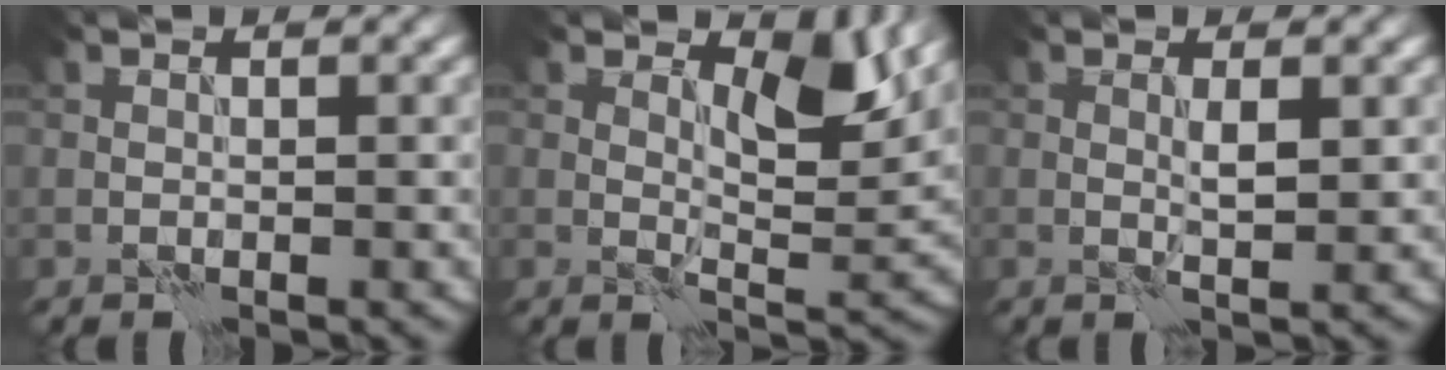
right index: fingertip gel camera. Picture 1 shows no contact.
{"total": 4.7, "force": [2.3, 1.8, 3.6], "torque": [-0.059, -0.007, 0.034]}
{"total": 1.5, "force": [0.4, 0.2, 1.5], "torque": [-0.027, -0.001, 0.005]}